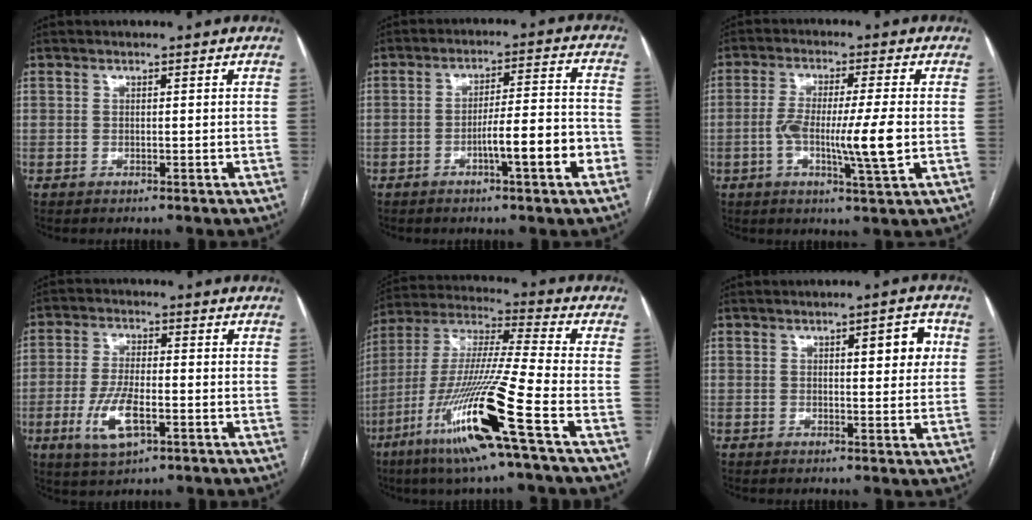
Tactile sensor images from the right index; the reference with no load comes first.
{"total": 8.9, "force": [-3.7, 0.6, 8.1], "torque": [-0.123, 0.014, -0.052]}
{"total": 9.5, "force": [-1.5, 0.0, 9.4], "torque": [-0.171, -0.005, -0.027]}
{"total": 8.1, "force": [-2.9, 2.9, 7.0], "torque": [-0.147, -0.007, -0.049]}
{"total": 19.1, "force": [-8.7, -1.0, 17.0], "torque": [-0.365, -0.040, -0.170]}
{"total": 5.2, "force": [1.6, 1.5, 4.7], "torque": [-0.060, 0.007, 0.019]}